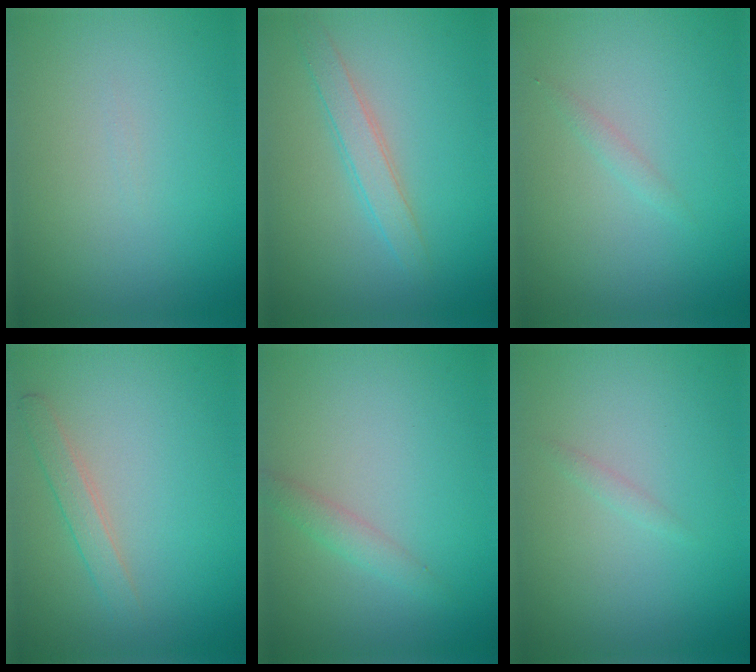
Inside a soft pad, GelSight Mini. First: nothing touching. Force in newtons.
{"total": 2.3, "press": 2.3, "slide": 0.1}
{"total": 0.7, "press": 0.7, "slide": 0.0}
{"total": 1.7, "press": 1.7, "slide": 0.1}
{"total": 1.5, "press": 1.5, "slide": 0.0}
{"total": 0.6, "press": 0.6, "slide": 0.0}